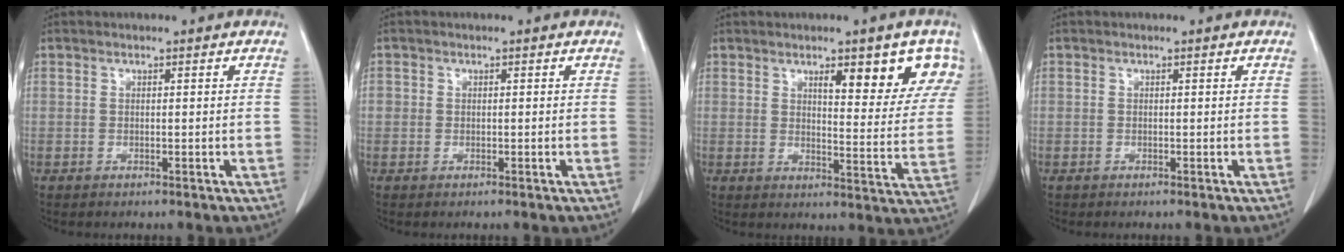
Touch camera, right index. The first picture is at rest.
{"total": 1.7, "force": [0.1, 1.6, 0.4], "torque": [0.004, 0.004, 0.001]}
{"total": 11.0, "force": [6.3, 2.7, 8.6], "torque": [-0.094, -0.006, 0.080]}
{"total": 0.0}